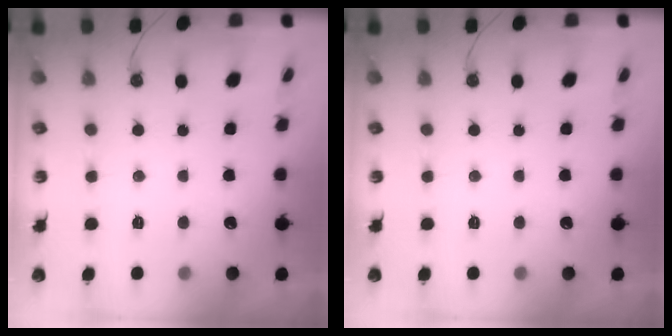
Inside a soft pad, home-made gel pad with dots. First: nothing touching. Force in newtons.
{"total": 0.0}